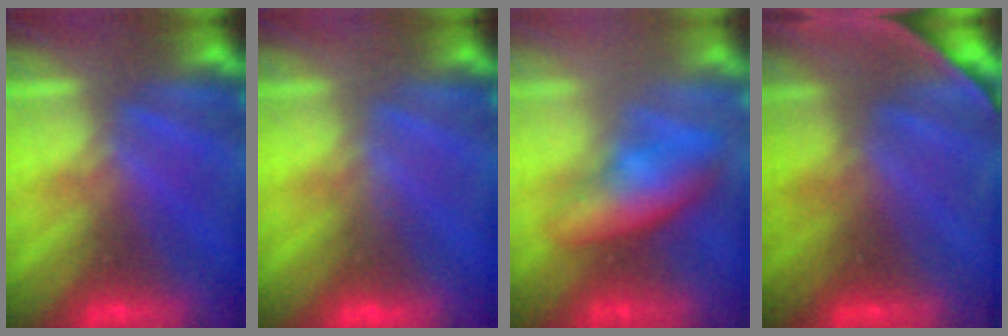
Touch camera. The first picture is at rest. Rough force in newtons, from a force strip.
{"total": 2.9}
{"total": 4.5}
{"total": 6.7}